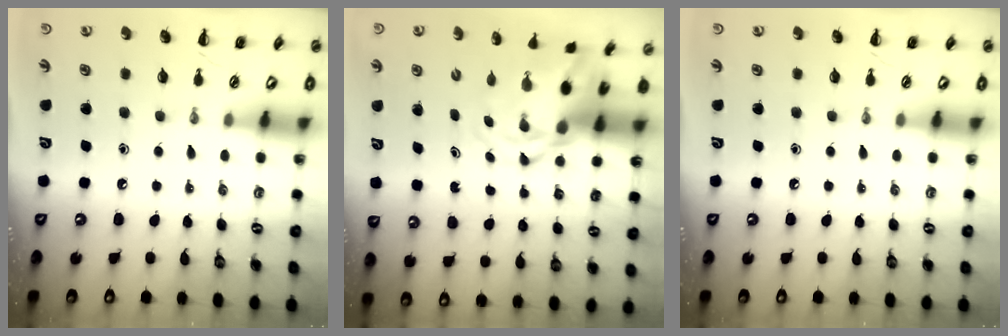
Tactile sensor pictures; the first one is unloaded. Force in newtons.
{"total": 5.5, "press": 5.3, "slide": 1.3}
{"total": 0.0}